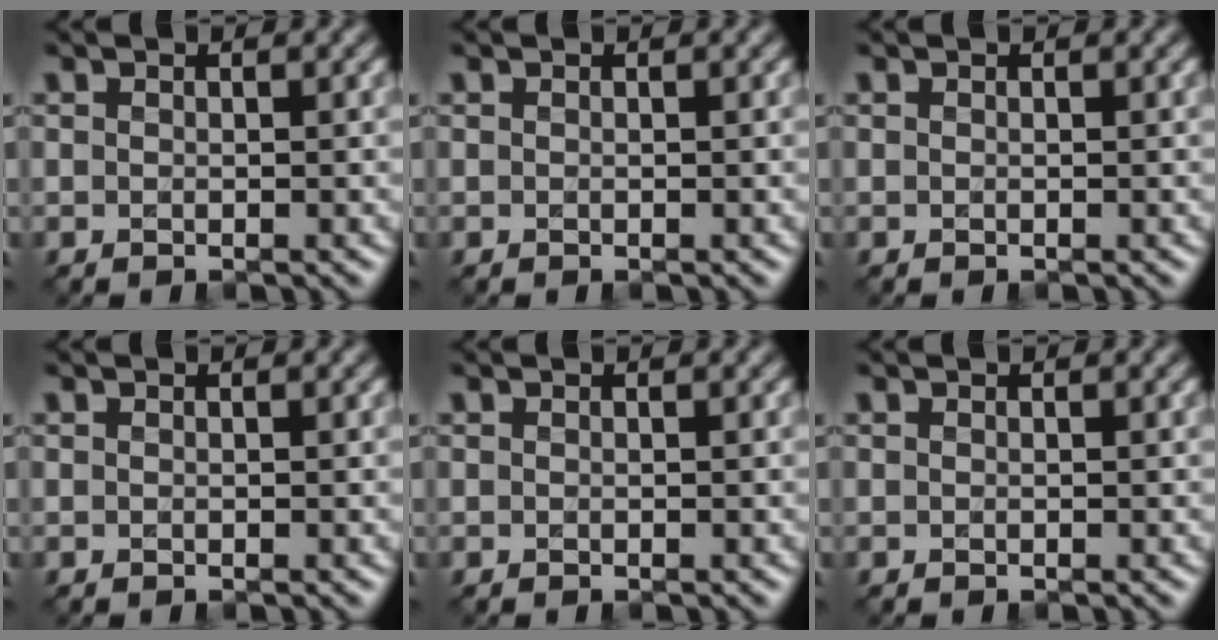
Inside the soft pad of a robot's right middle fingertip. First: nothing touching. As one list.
[{"total": 0.0}, {"total": 0.0}, {"total": 0.0}, {"total": 0.0}, {"total": 0.0}]